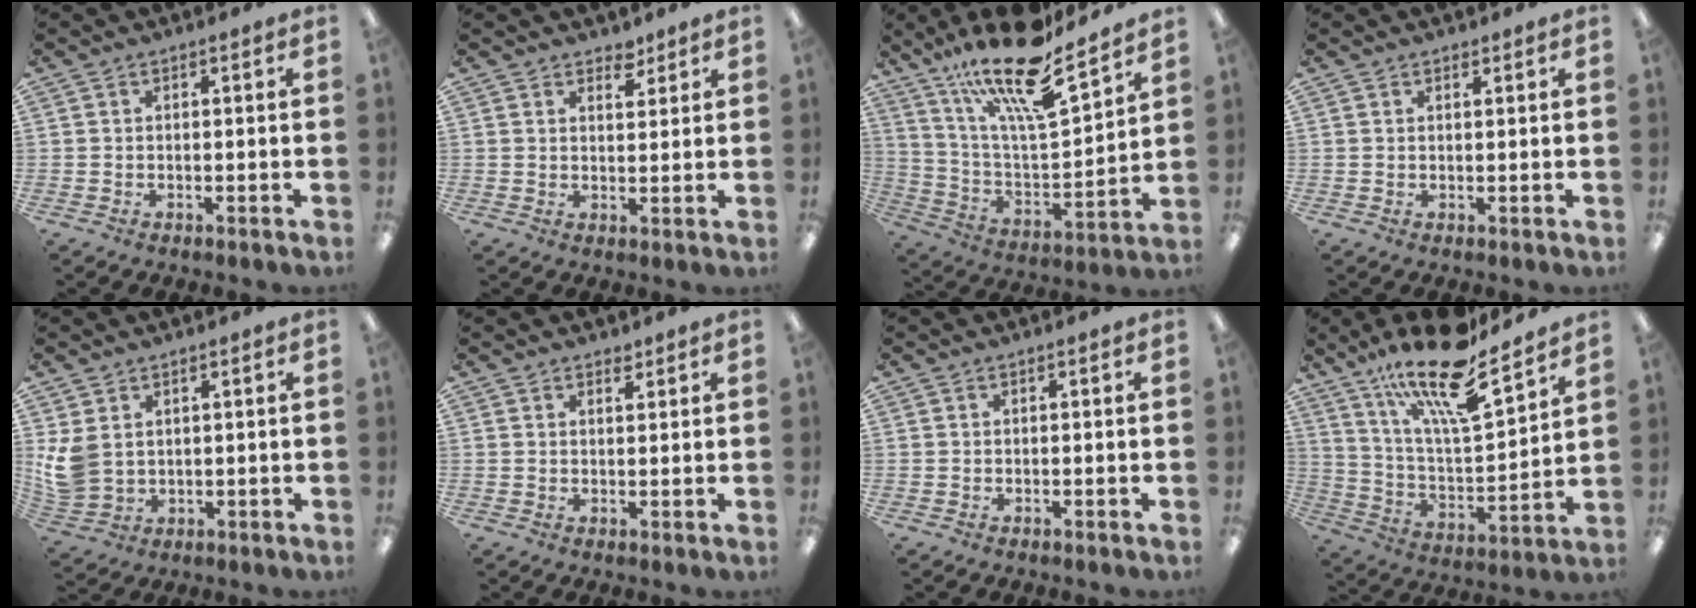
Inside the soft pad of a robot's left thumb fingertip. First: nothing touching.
{"total": 3.9, "force": [3.2, 1.9, 1.2], "torque": [0.003, -0.021, 0.053]}
{"total": 21.4, "force": [16.3, 5.2, 12.7], "torque": [-0.231, -0.103, 0.276]}
{"total": 0.9, "force": [0.8, 0.4, 0.2], "torque": [0.004, -0.003, 0.013]}
{"total": 6.7, "force": [2.5, 5.1, 3.5], "torque": [-0.092, -0.005, 0.052]}
{"total": 1.9, "force": [1.6, 0.8, 0.6], "torque": [0.004, -0.009, 0.027]}
{"total": 0.0}
{"total": 21.1, "force": [16.3, 5.1, 12.4], "torque": [-0.227, -0.099, 0.275]}